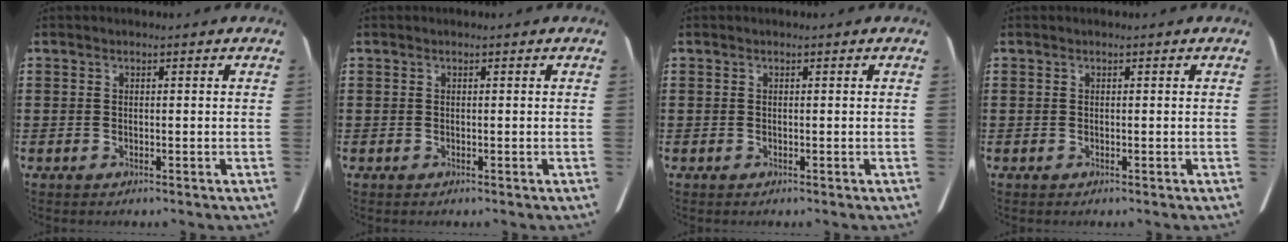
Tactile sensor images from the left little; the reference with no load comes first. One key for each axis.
{"total": 0.0}
{"total": 0.0}
{"total": 0.0}